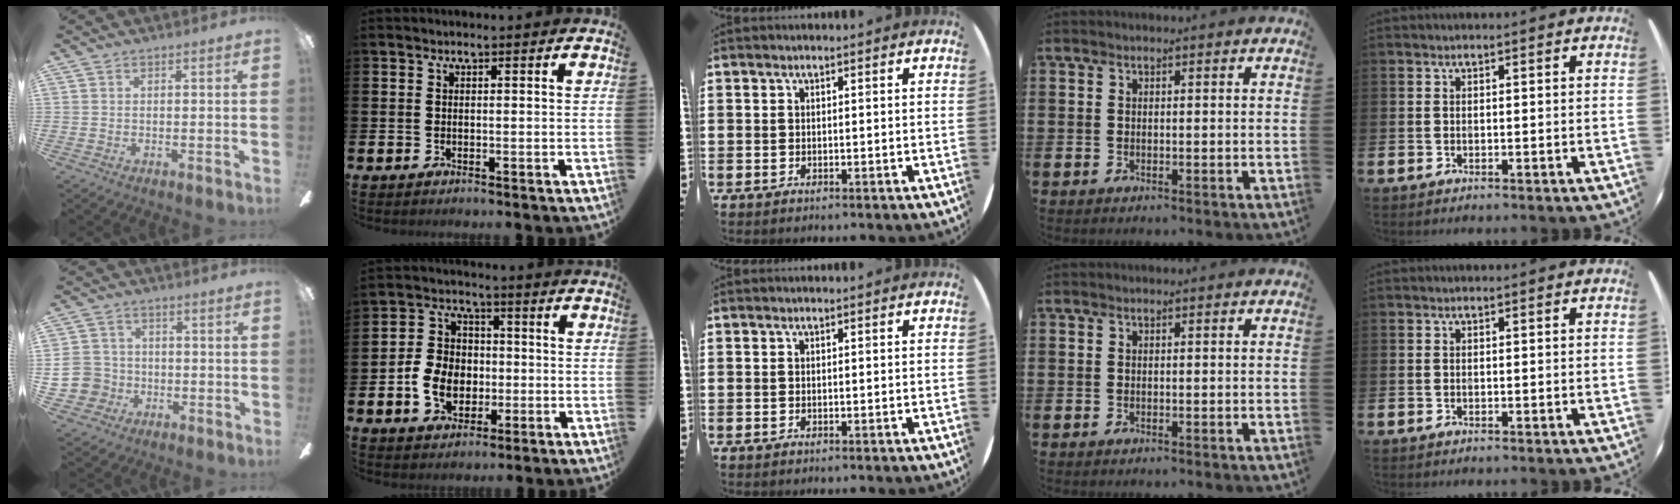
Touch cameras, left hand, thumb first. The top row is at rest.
{"thumb": {"total": 9.0, "force": [-1.5, 8.5, 2.7], "torque": [-0.083, 0.024, -0.024]}, "index": {"total": 7.0, "force": [-1.3, 5.7, 3.8], "torque": [-0.089, 0.013, -0.026]}}